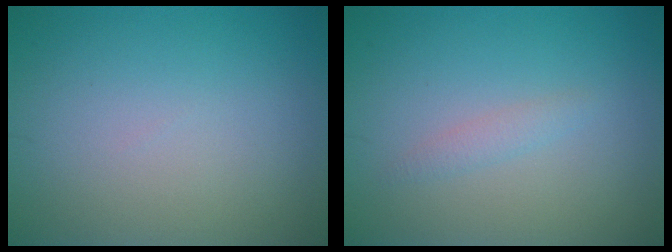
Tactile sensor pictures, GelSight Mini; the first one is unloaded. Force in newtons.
{"total": 1.0, "press": 1.0, "slide": 0.1}